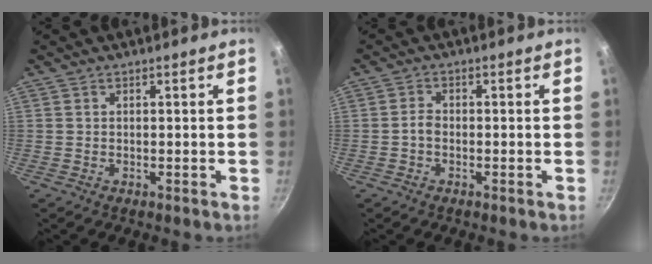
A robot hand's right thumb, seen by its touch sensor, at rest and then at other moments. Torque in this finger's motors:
{"motor_torque": [0.30, 0.61, 0.36, -0.23, -0.02]}